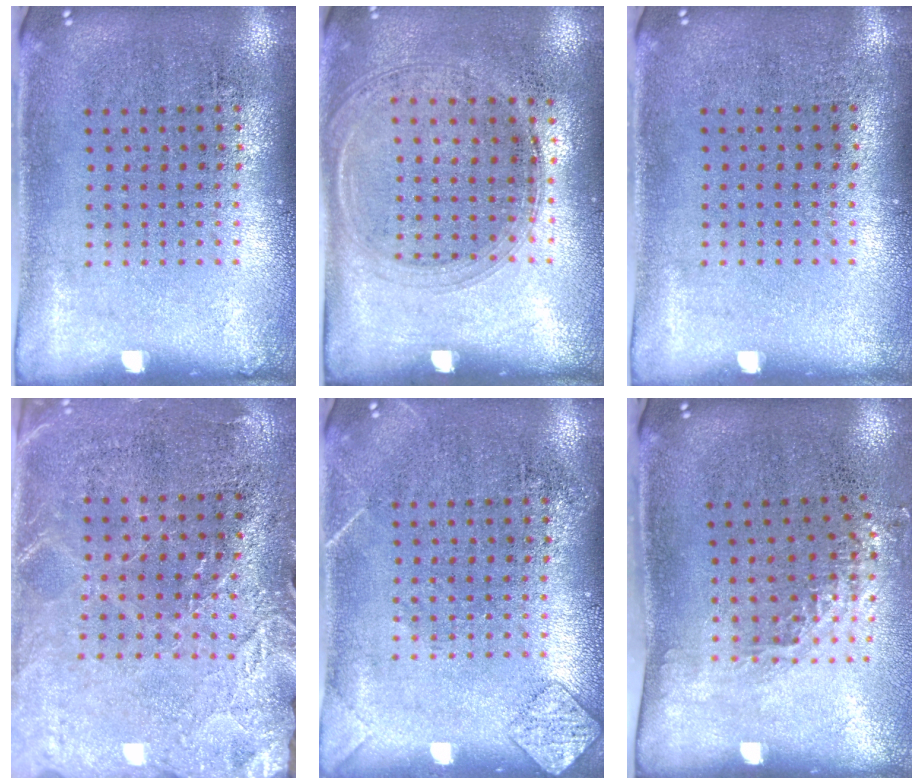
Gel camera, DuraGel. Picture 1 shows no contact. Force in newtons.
{"total": 1.3, "press": 1.2, "slide": 0.6}
{"total": 0.0}
{"total": 2.8, "press": 2.6, "slide": 0.9}
{"total": 1.6, "press": 1.5, "slide": 0.1}
{"total": 1.2, "press": 1.0, "slide": 0.8}